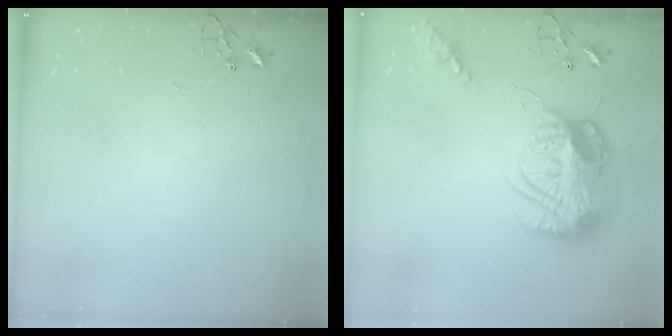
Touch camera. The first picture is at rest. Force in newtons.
{"total": 24.2, "press": 24.1, "slide": 2.0}